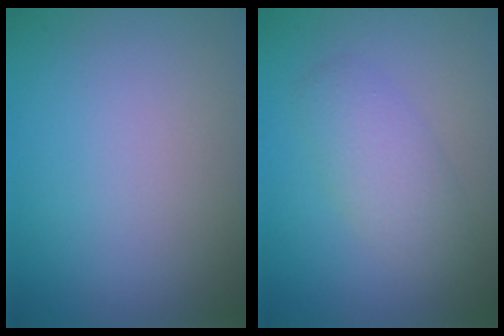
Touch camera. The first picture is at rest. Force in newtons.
{"total": 2.9, "press": 2.9, "slide": 0.0}